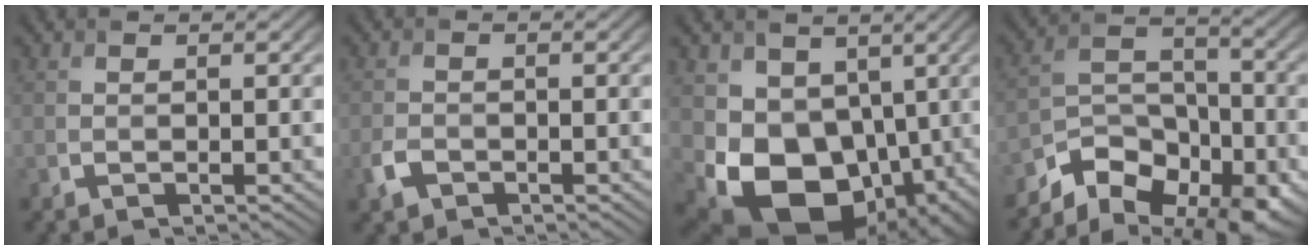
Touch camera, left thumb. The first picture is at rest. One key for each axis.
{"total": 2.3, "fx": -1.2, "fy": 1.5, "fz": 1.2, "tx": -0.029, "ty": -0.003, "tz": -0.030}
{"total": 13.5, "fx": -0.8, "fy": 10.1, "fz": 9.0, "tx": -0.179, "ty": -0.041, "tz": -0.004}
{"total": 11.8, "fx": -8.8, "fy": 5.9, "fz": 5.4, "tx": -0.104, "ty": -0.008, "tz": -0.151}